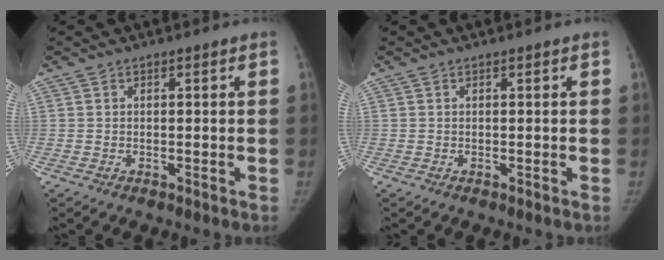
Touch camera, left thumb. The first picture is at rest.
{"total": 0.0}